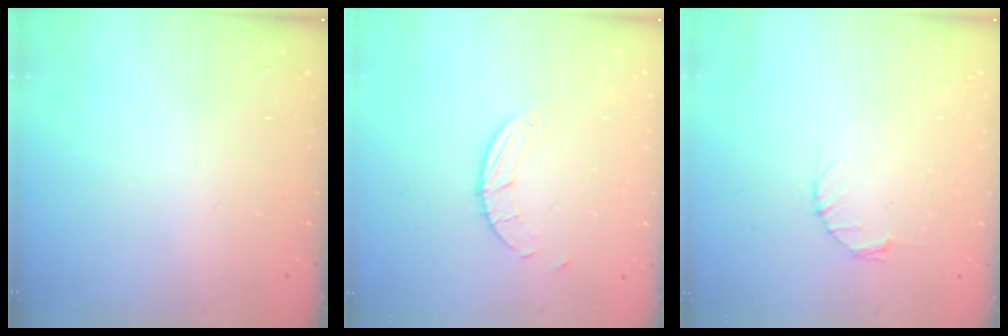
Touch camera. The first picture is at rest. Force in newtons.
{"total": 2.6, "press": 2.6, "slide": 0.2}
{"total": 2.7, "press": 2.7, "slide": 0.4}